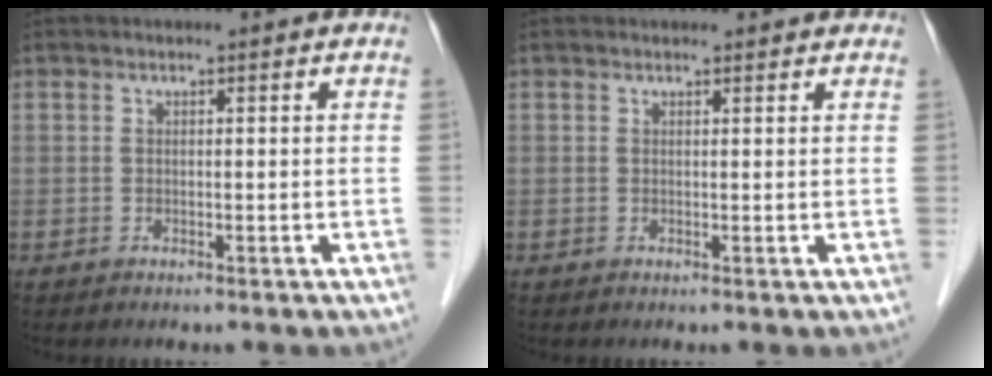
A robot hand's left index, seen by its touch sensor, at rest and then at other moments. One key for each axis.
{"total": 2.4, "fx": 2.2, "fy": 0.8, "fz": 0.4, "tx": -0.007, "ty": 0.006, "tz": 0.017}